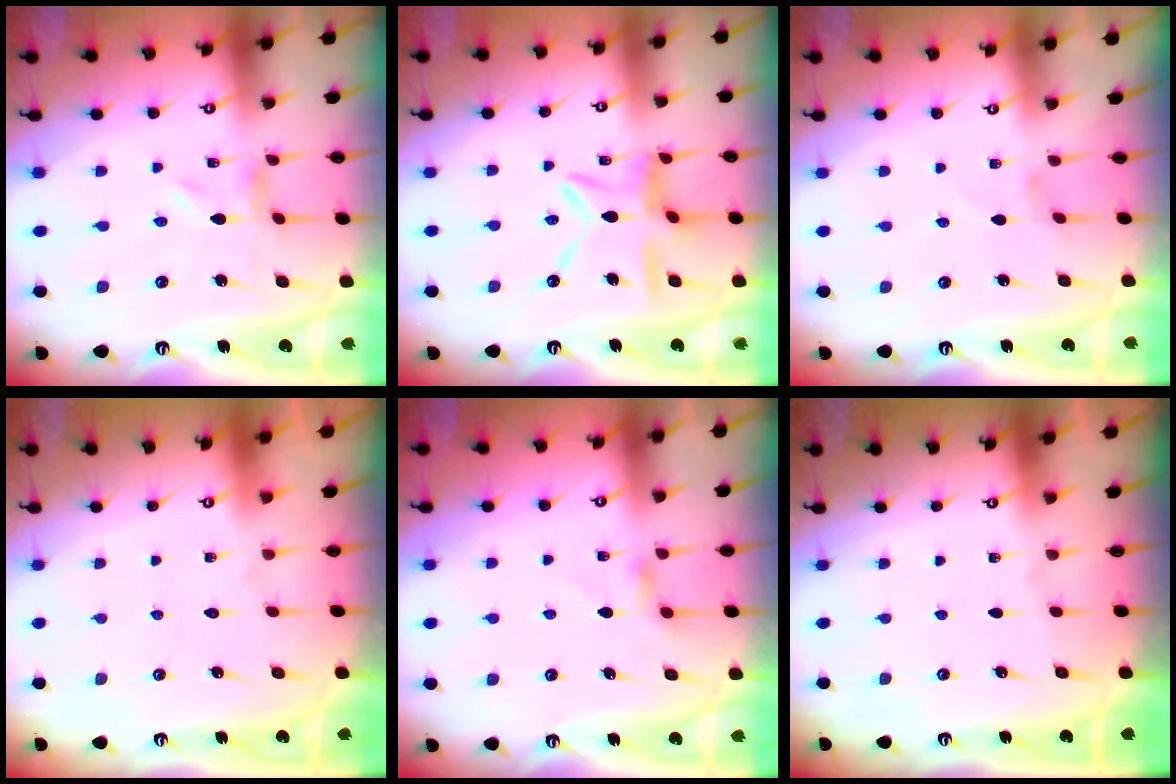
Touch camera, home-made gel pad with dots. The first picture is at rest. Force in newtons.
{"total": 10.2, "press": 10.1, "slide": 0.7}
{"total": 0.6, "press": 0.6, "slide": 0.2}
{"total": 1.8, "press": 1.8, "slide": 0.1}
{"total": 3.3, "press": 3.3, "slide": 0.5}
{"total": 0.0}